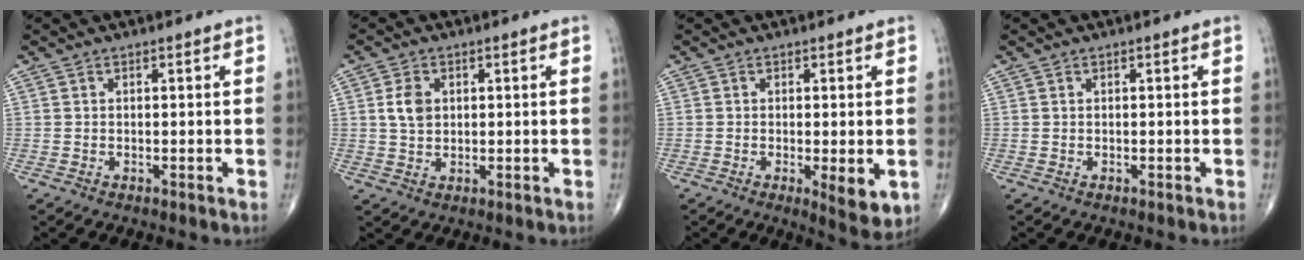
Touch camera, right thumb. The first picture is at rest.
{"total": 4.3, "force": [0.9, 3.1, 2.9], "torque": [-0.047, -0.003, 0.018]}
{"total": 5.8, "force": [-1.3, 1.7, 5.4], "torque": [-0.077, -0.016, -0.018]}
{"total": 0.0}